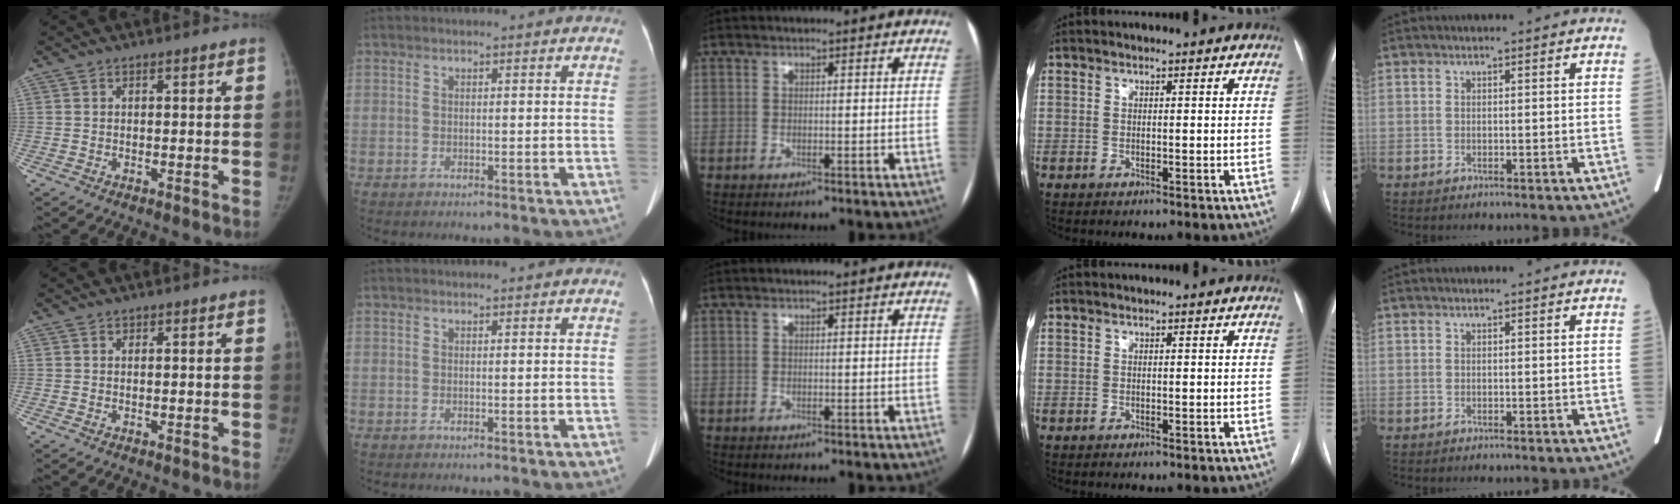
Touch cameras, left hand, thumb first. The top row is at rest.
{"index": {"total": 1.1, "force": [1.0, 0.1, 0.5], "torque": [-0.009, 0.003, 0.012]}}